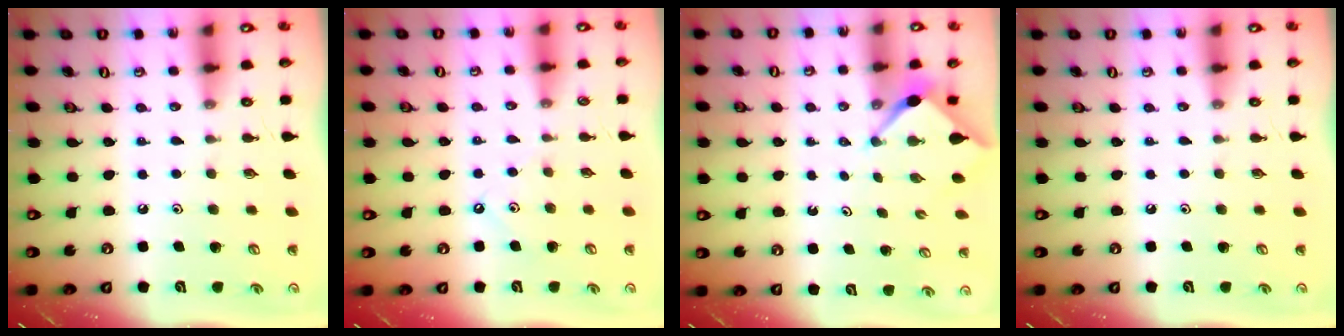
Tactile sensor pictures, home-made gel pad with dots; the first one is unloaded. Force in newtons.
{"total": 3.0, "press": 3.0, "slide": 0.4}
{"total": 2.6, "press": 2.6, "slide": 0.3}
{"total": 0.0}